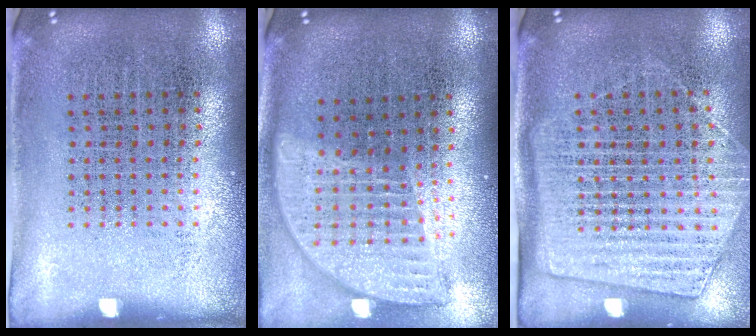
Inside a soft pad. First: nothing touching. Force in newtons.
{"total": 1.9, "press": 1.5, "slide": 1.1}
{"total": 1.7, "press": 1.5, "slide": 0.8}